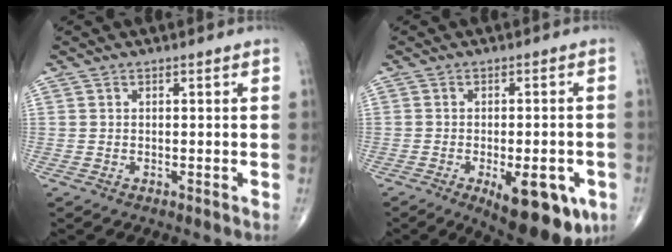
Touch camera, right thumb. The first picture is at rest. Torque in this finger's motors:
{"motor_torque": [1.06, 1.79, 0.19, -0.30, 0.26]}